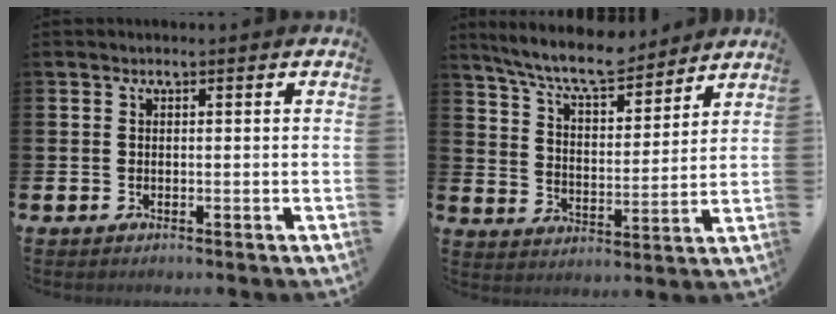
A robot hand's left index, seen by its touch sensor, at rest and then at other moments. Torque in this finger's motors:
{"motor_torque": [1.05, -1.09, 0.87, 0.21]}